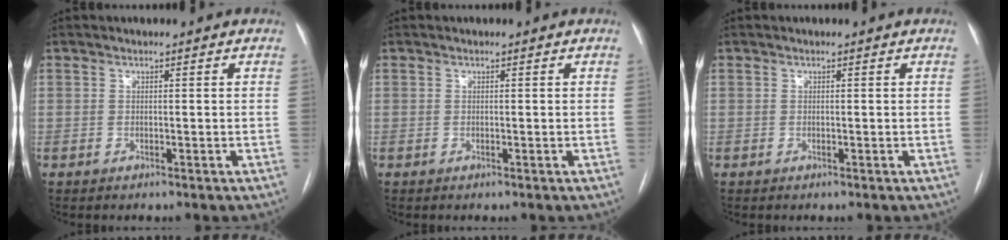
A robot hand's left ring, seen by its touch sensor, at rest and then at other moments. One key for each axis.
{"total": 0.0}
{"total": 0.0}